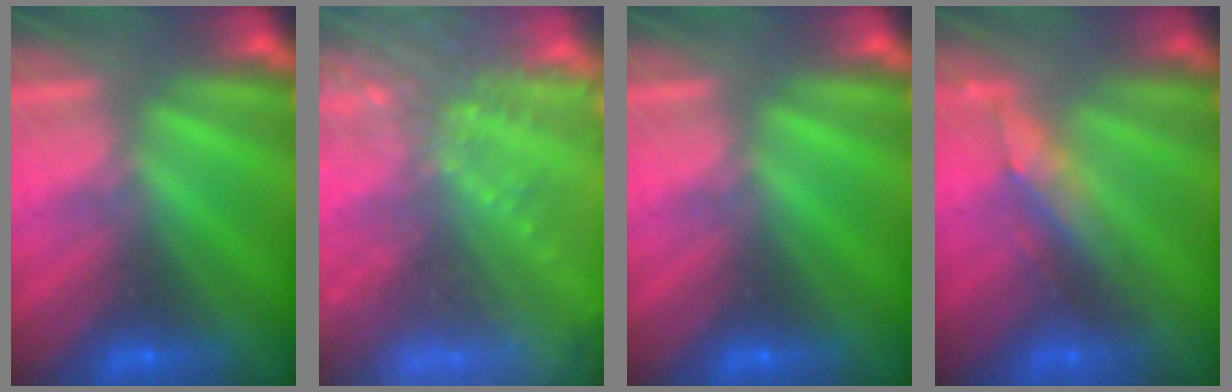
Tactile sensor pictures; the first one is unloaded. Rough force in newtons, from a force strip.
{"total": 8.6}
{"total": 0.0}
{"total": 2.8}